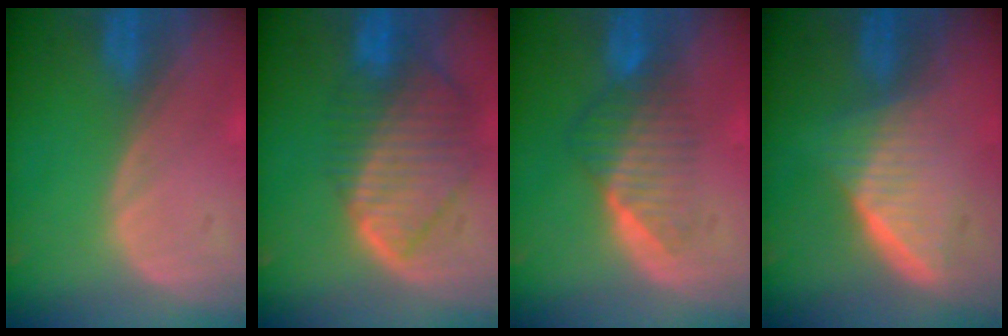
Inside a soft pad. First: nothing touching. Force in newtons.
{"total": 10.0, "press": 8.7, "slide": 5.0}
{"total": 6.6, "press": 5.8, "slide": 3.2}
{"total": 6.8, "press": 6.0, "slide": 3.1}